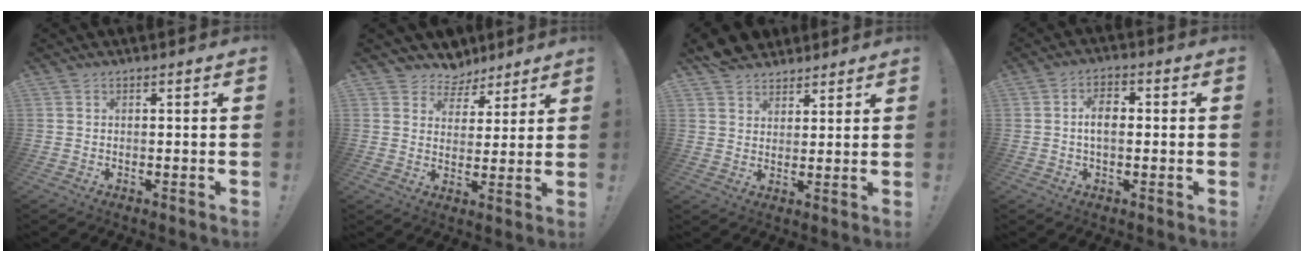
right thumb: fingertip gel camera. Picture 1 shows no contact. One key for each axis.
{"total": 6.9, "fx": 5.0, "fy": 4.6, "fz": 0.5, "tx": -0.007, "ty": -0.041, "tz": 0.099}
{"total": 6.2, "fx": 5.0, "fy": 3.7, "fz": 0.6, "tx": -0.013, "ty": -0.032, "tz": 0.098}
{"total": 6.1, "fx": 0.0, "fy": 3.5, "fz": 5.0, "tx": -0.070, "ty": 0.007, "tz": -0.002}